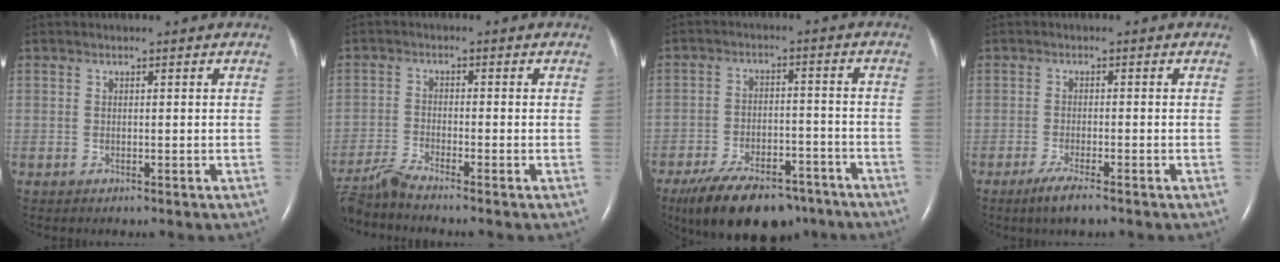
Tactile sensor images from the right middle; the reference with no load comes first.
{"total": 4.8, "force": [-4.5, -1.3, 1.3], "torque": [-0.035, -0.019, -0.089]}
{"total": 15.5, "force": [-11.7, 6.3, 7.9], "torque": [-0.137, 0.001, -0.183]}
{"total": 3.7, "force": [-2.6, 0.1, 2.7], "torque": [-0.057, -0.010, -0.048]}